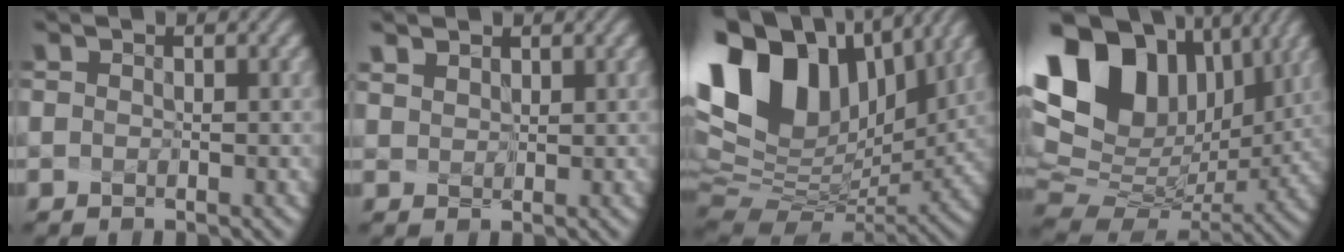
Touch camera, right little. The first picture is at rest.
{"total": 2.3, "force": [1.8, 1.2, 0.7], "torque": [-0.039, 0.007, 0.047]}
{"total": 15.6, "force": [6.4, 9.9, 10.2], "torque": [-0.222, 0.022, 0.132]}
{"total": 14.5, "force": [6.2, 9.7, 8.8], "torque": [-0.187, 0.023, 0.130]}